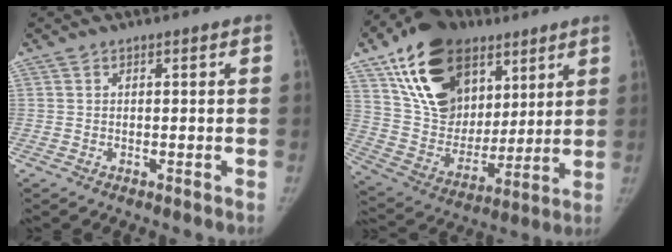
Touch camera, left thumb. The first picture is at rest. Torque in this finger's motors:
{"motor_torque": [2.13, 2.13, 1.52, -1.25, 0.30]}